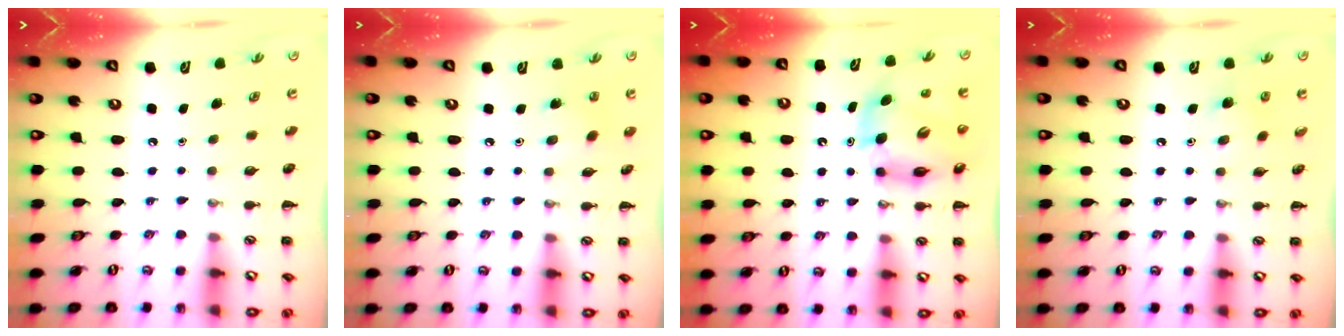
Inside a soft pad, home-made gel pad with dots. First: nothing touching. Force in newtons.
{"total": 2.3, "press": 2.1, "slide": 0.9}
{"total": 11.2, "press": 10.7, "slide": 3.4}
{"total": 3.9, "press": 3.7, "slide": 1.1}